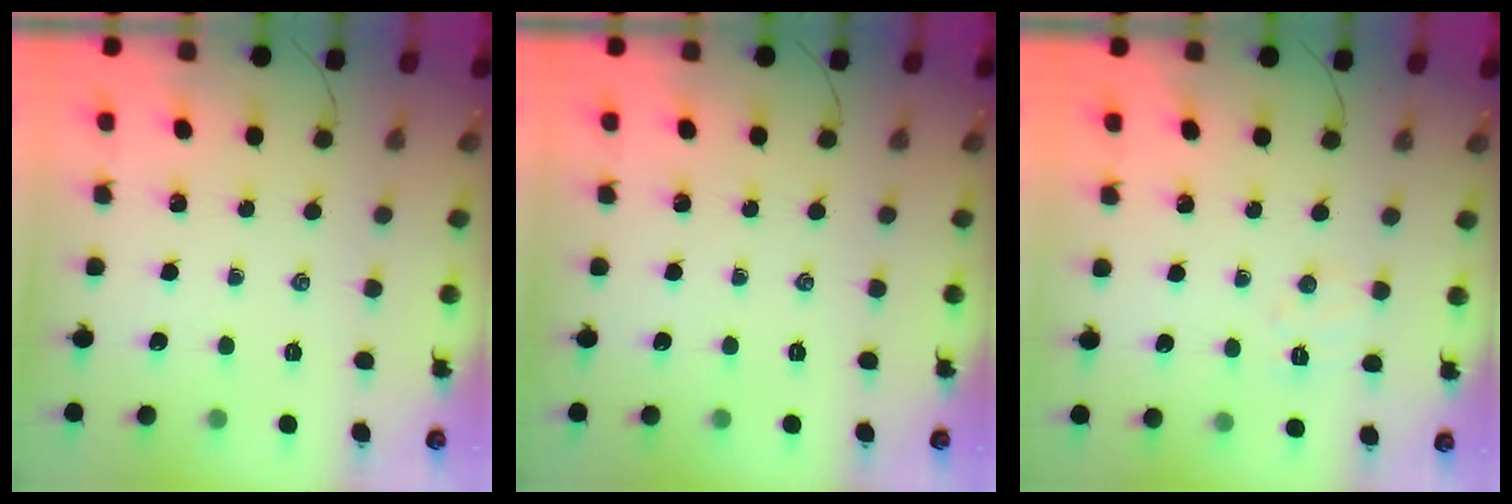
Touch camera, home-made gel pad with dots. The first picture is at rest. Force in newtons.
{"total": 0.0}
{"total": 4.5, "press": 4.4, "slide": 1.0}